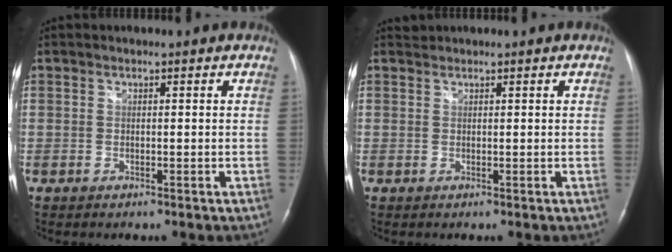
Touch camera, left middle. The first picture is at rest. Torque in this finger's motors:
{"motor_torque": [-0.17, 0.17, -0.11, 0.01]}